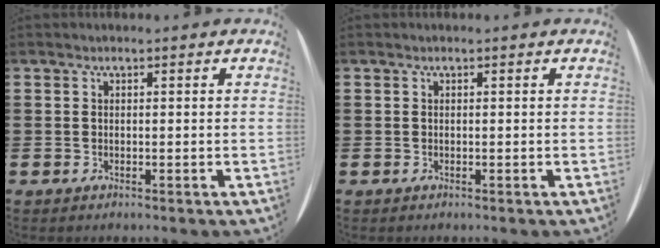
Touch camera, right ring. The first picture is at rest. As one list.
[{"total": 0.0}]